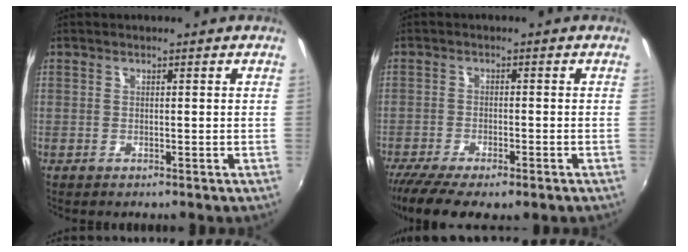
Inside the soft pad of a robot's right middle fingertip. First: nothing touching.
{"total": 9.9, "force": [-7.4, 2.7, 6.1], "torque": [-0.142, -0.045, -0.125]}